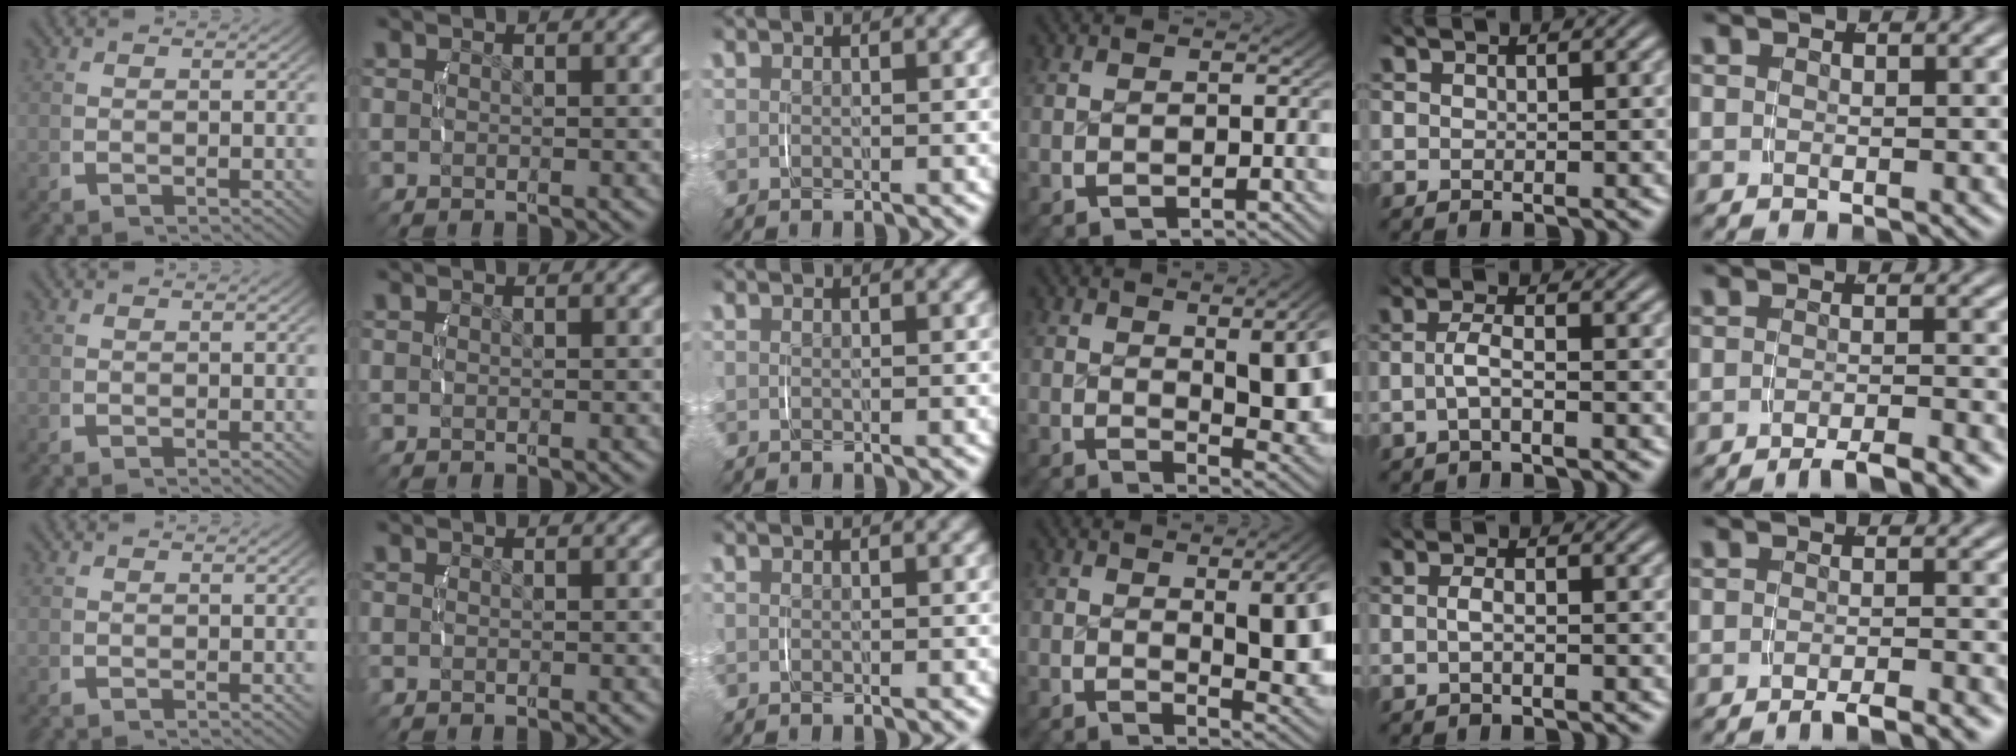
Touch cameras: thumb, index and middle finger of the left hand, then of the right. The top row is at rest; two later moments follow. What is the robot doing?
{"motion": "lift_and_place", "object": "glasses case"}